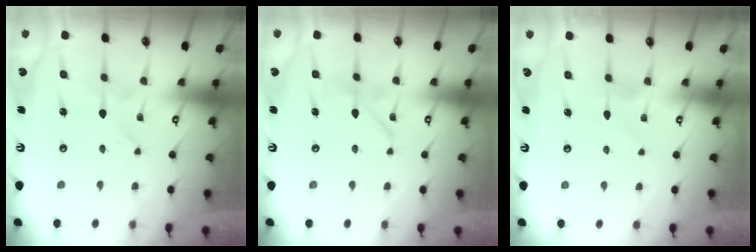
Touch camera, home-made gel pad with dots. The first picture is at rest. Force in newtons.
{"total": 5.1, "press": 5.0, "slide": 0.5}
{"total": 2.4, "press": 2.4, "slide": 0.3}